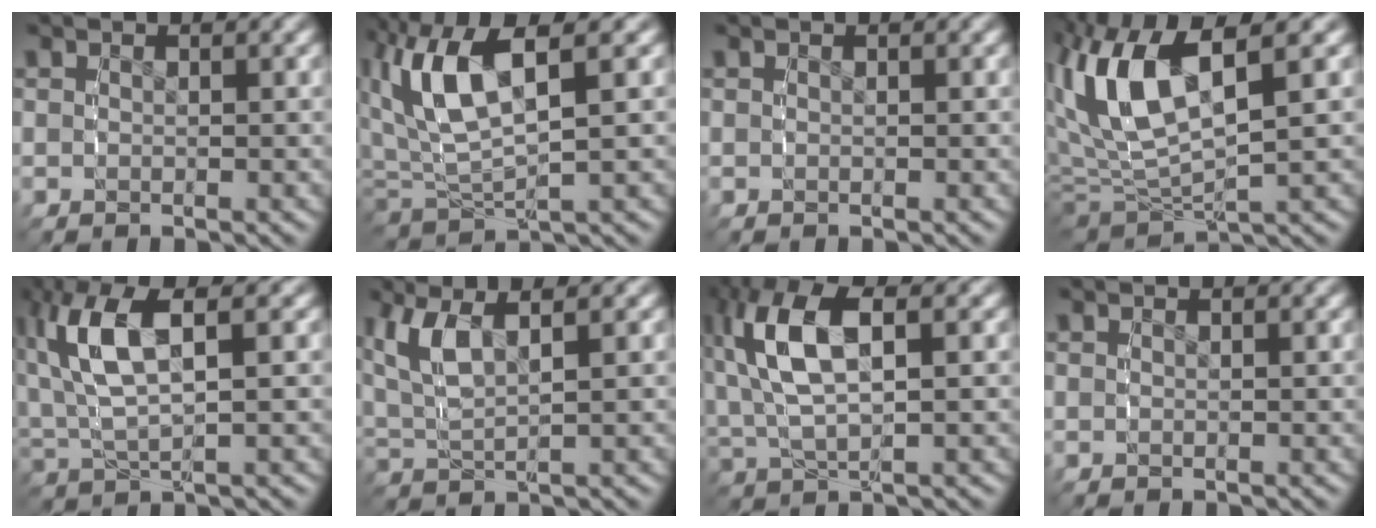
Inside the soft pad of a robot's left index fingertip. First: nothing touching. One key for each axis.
{"total": 6.8, "fx": 1.8, "fy": 3.7, "fz": 5.4, "tx": -0.136, "ty": 0.001, "tz": 0.037}
{"total": 0.0}
{"total": 8.5, "fx": 1.8, "fy": 5.0, "fz": 6.6, "tx": -0.161, "ty": -0.001, "tz": 0.036}
{"total": 6.3, "fx": 1.4, "fy": 3.2, "fz": 5.2, "tx": -0.134, "ty": 0.000, "tz": 0.031}
{"total": 4.8, "fx": 1.9, "fy": 2.8, "fz": 3.4, "tx": -0.102, "ty": -0.003, "tz": 0.039}
{"total": 6.9, "fx": 1.4, "fy": 3.7, "fz": 5.6, "tx": -0.142, "ty": -0.004, "tz": 0.031}
{"total": 0.0}